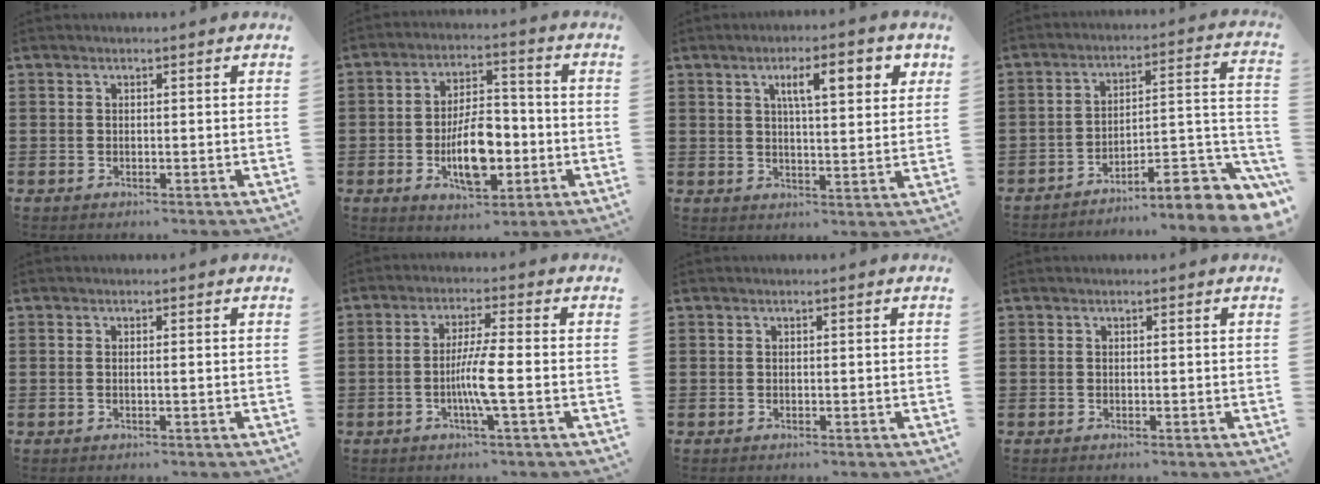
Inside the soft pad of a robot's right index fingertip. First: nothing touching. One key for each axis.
{"total": 9.7, "fx": -2.5, "fy": 4.5, "fz": 8.2, "tx": -0.130, "ty": -0.004, "tz": -0.046}
{"total": 7.5, "fx": 3.1, "fy": 2.1, "fz": 6.5, "tx": -0.109, "ty": 0.001, "tz": 0.046}
{"total": 8.1, "fx": -5.9, "fy": 1.6, "fz": 5.3, "tx": -0.070, "ty": -0.004, "tz": -0.112}
{"total": 0.6, "fx": -0.1, "fy": -0.1, "fz": 0.6, "tx": -0.012, "ty": -0.006, "tz": 0.000}
{"total": 6.1, "fx": -1.5, "fy": -0.2, "fz": 5.9, "tx": -0.117, "ty": -0.014, "tz": -0.034}
{"total": 0.0}
{"total": 0.0}